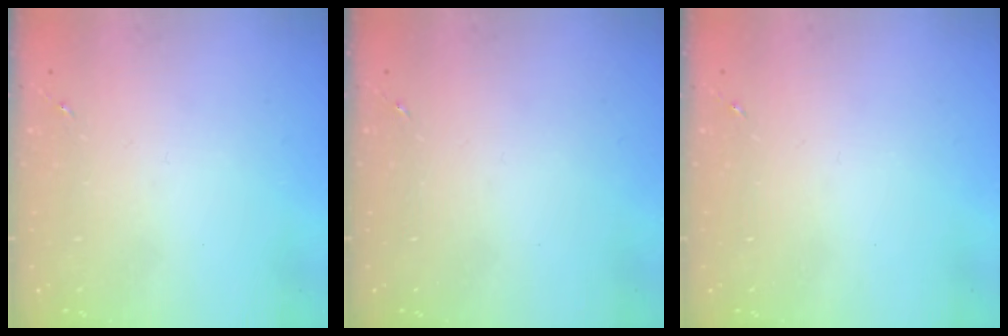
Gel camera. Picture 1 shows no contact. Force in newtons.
{"total": 0.0}
{"total": 0.0}